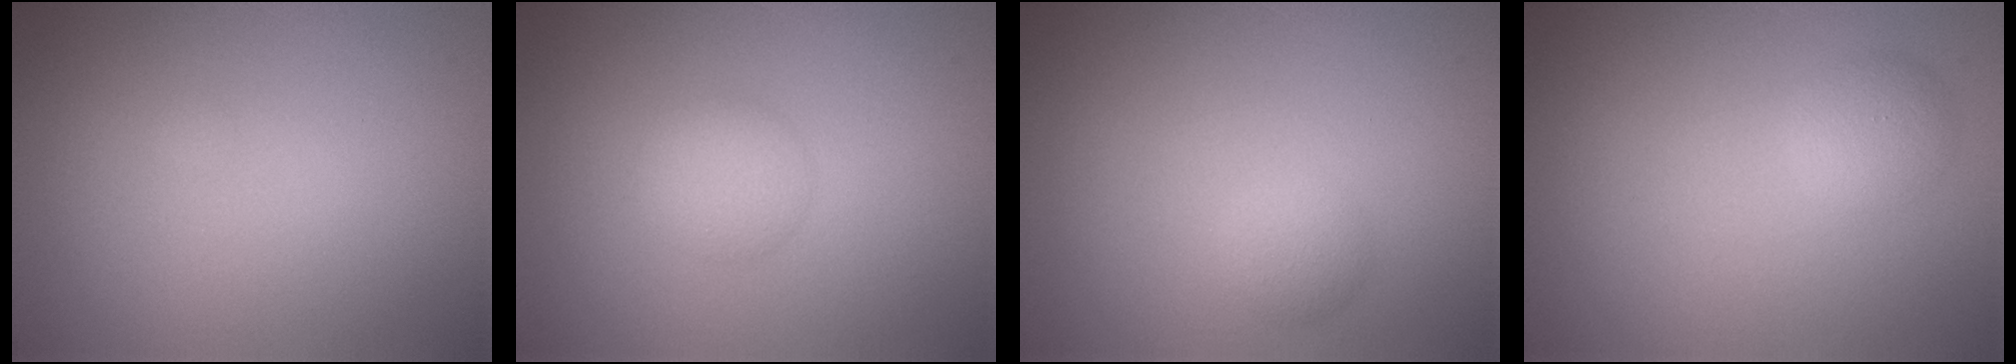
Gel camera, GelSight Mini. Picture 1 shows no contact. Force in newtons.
{"total": 2.0, "press": 2.0, "slide": 0.1}
{"total": 1.4, "press": 1.4, "slide": 0.0}
{"total": 1.8, "press": 1.8, "slide": 0.1}